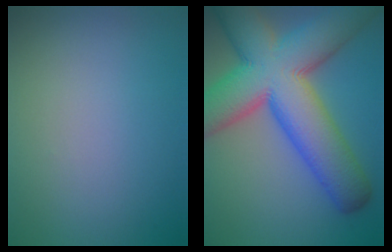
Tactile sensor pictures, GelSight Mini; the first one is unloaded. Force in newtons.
{"total": 14.8, "press": 14.8, "slide": 0.6}